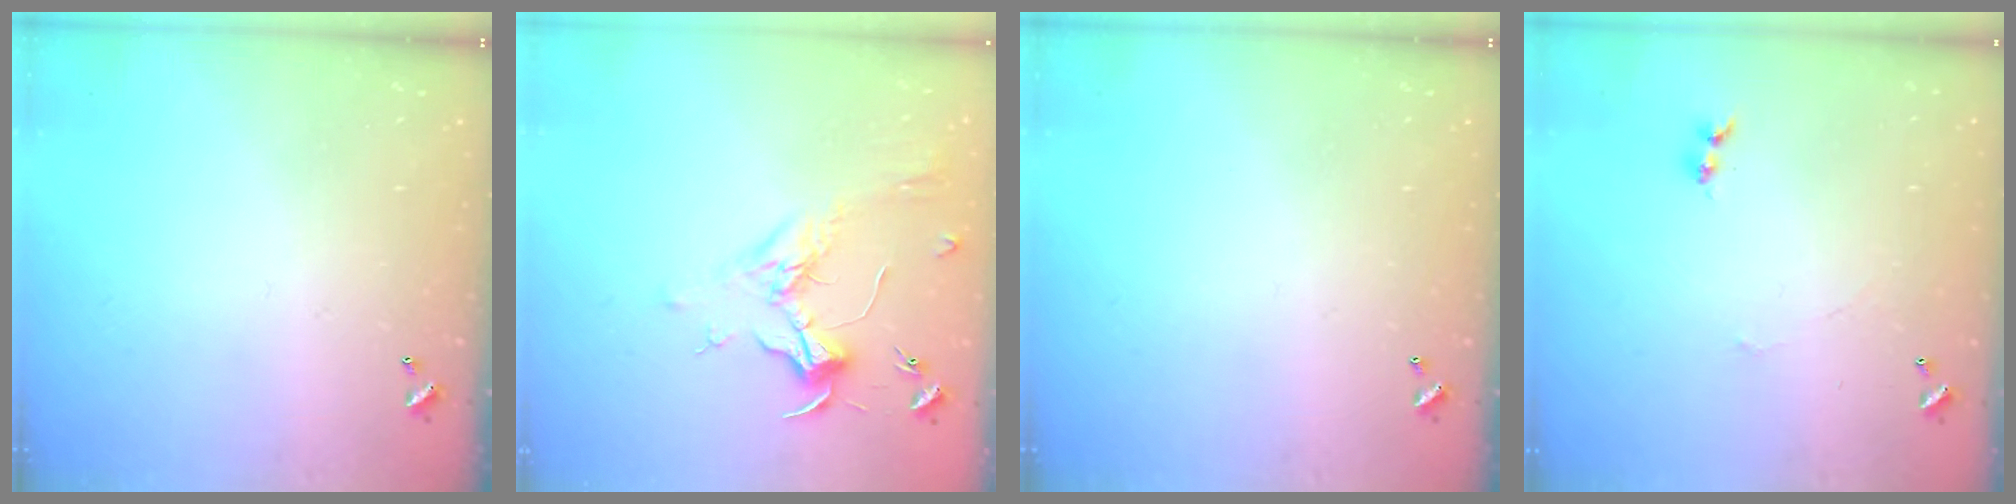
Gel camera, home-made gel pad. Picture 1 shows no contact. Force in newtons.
{"total": 1.8, "press": 1.6, "slide": 0.6}
{"total": 0.0}
{"total": 1.2, "press": 1.1, "slide": 0.3}